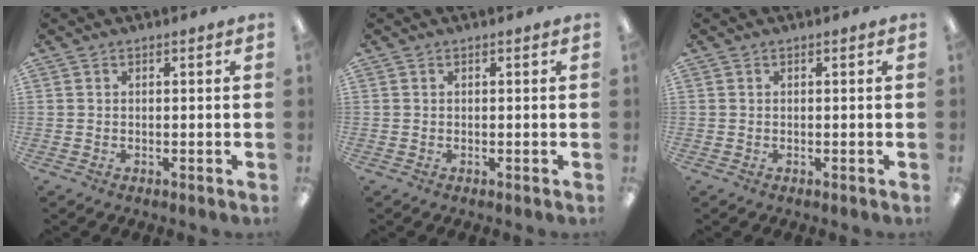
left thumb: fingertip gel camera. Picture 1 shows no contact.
{"total": 0.0}
{"total": 0.0}